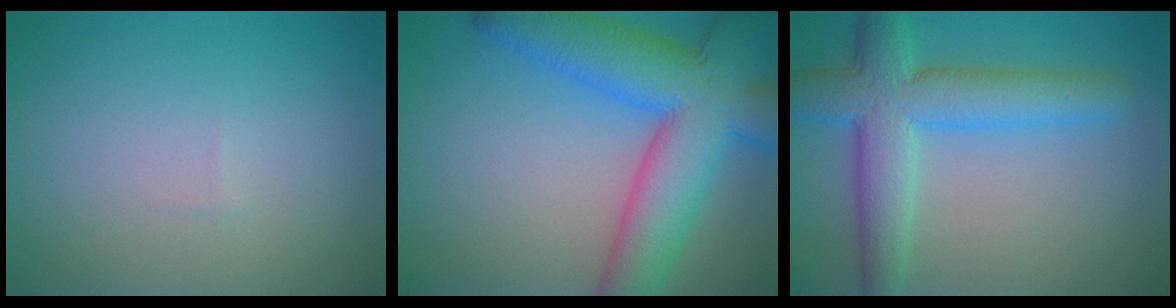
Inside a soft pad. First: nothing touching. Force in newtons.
{"total": 11.7, "press": 11.7, "slide": 0.5}
{"total": 7.3, "press": 7.3, "slide": 0.3}